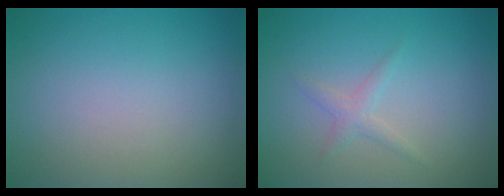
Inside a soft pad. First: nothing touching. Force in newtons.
{"total": 1.3, "press": 1.3, "slide": 0.0}